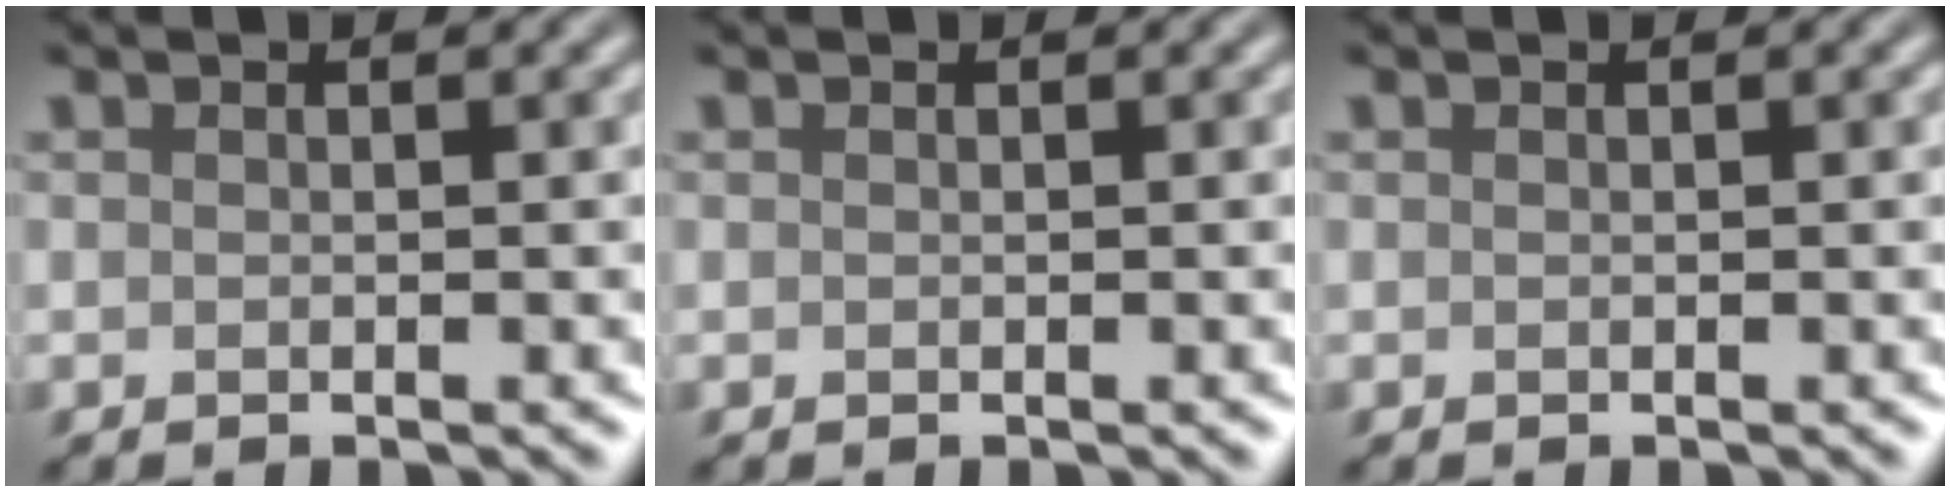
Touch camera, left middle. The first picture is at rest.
{"total": 0.0}
{"total": 0.0}